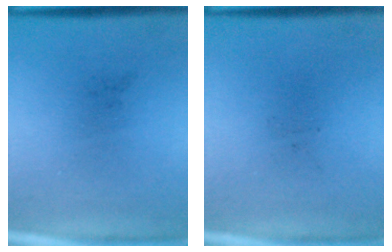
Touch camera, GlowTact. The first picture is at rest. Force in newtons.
{"total": 0.0}